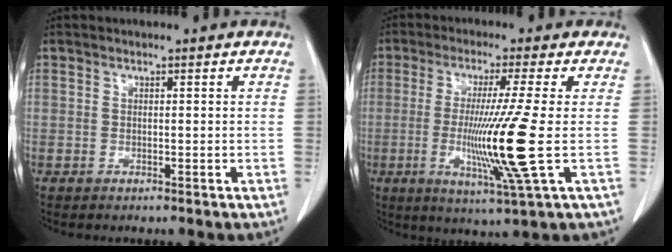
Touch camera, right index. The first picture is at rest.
{"total": 11.8, "force": [-1.6, -2.2, 11.5], "torque": [-0.220, -0.033, -0.026]}